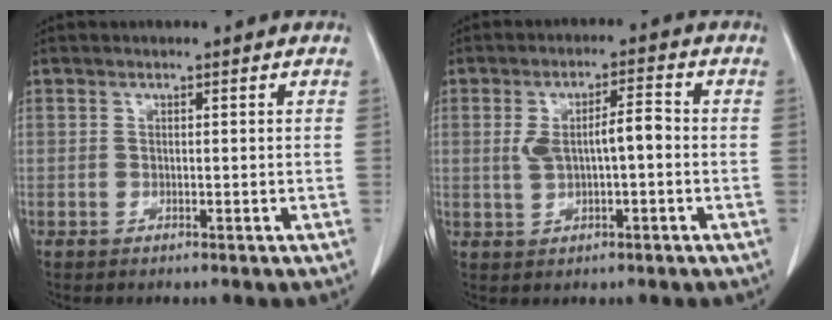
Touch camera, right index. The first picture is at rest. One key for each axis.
{"total": 6.0, "fx": 0.1, "fy": 1.7, "fz": 5.7, "tx": -0.107, "ty": 0.021, "tz": 0.009}